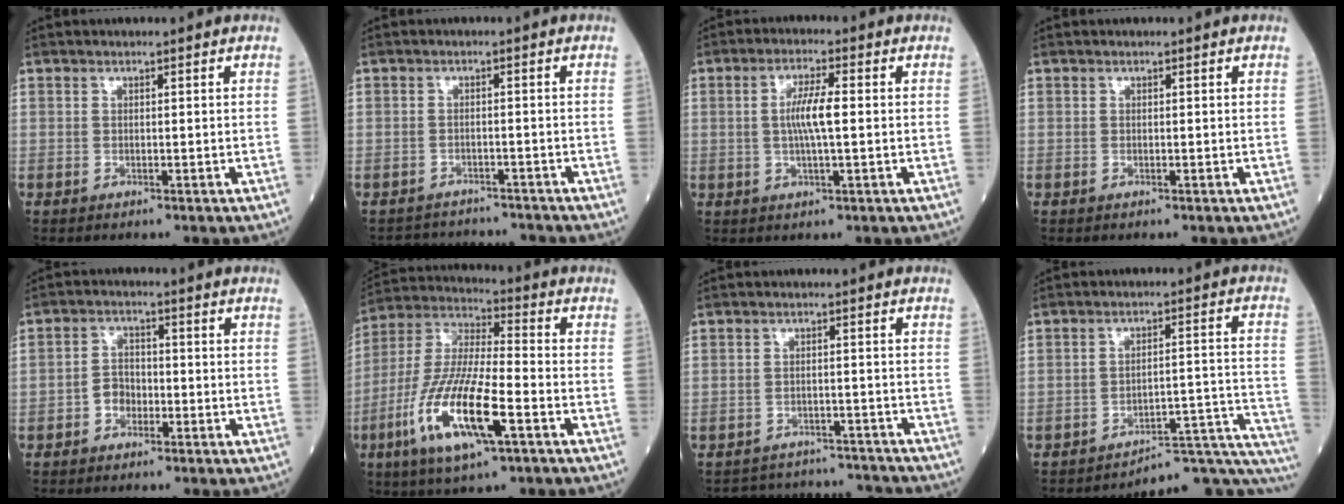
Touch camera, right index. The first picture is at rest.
{"total": 6.1, "force": [-5.8, 1.8, -0.2], "torque": [0.009, 0.017, -0.077]}
{"total": 5.3, "force": [0.2, 0.5, 5.3], "torque": [-0.104, 0.003, 0.001]}
{"total": 0.0}
{"total": 3.3, "force": [-1.5, 2.5, 1.6], "torque": [-0.023, 0.011, -0.031]}
{"total": 16.8, "force": [-6.4, 3.2, 15.2], "torque": [-0.318, -0.018, -0.116]}
{"total": 8.8, "force": [-8.5, 2.3, -0.7], "torque": [0.017, 0.031, -0.108]}
{"total": 13.8, "force": [-13.5, 1.1, 2.5], "torque": [0.007, 0.059, -0.174]}